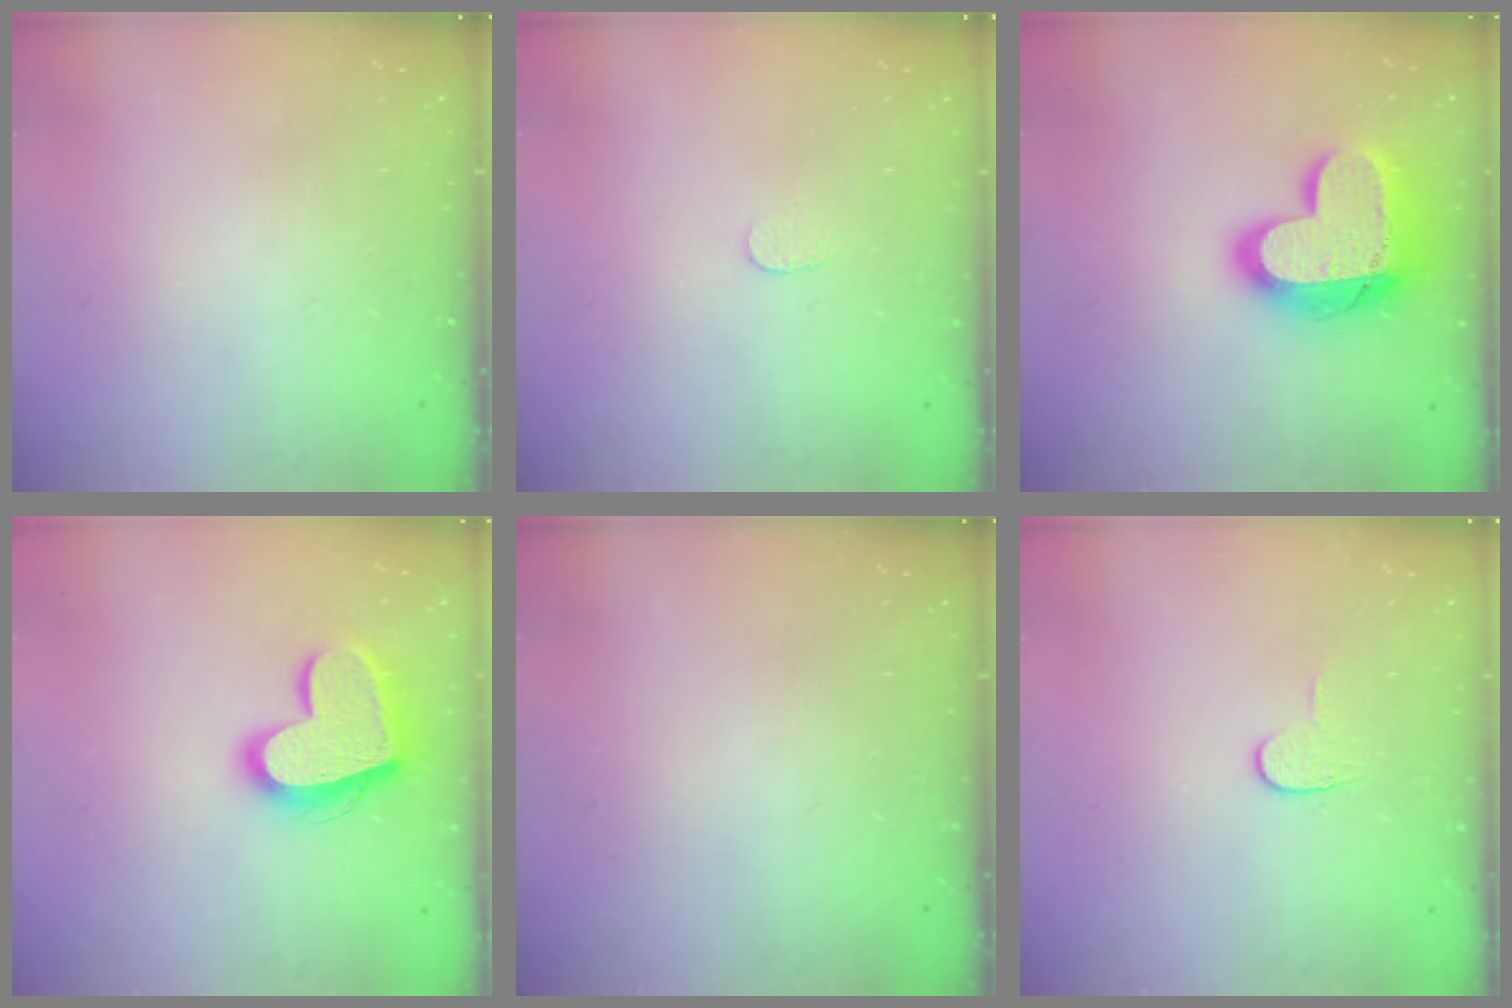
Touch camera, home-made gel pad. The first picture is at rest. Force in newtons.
{"total": 2.6, "press": 2.6, "slide": 0.2}
{"total": 19.1, "press": 19.0, "slide": 1.5}
{"total": 19.3, "press": 19.2, "slide": 1.5}
{"total": 0.0}
{"total": 3.8, "press": 3.8, "slide": 0.4}